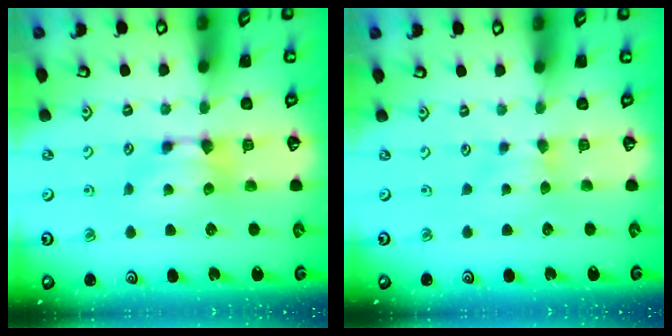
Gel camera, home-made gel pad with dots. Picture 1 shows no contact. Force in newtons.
{"total": 2.5, "press": 2.5, "slide": 0.5}